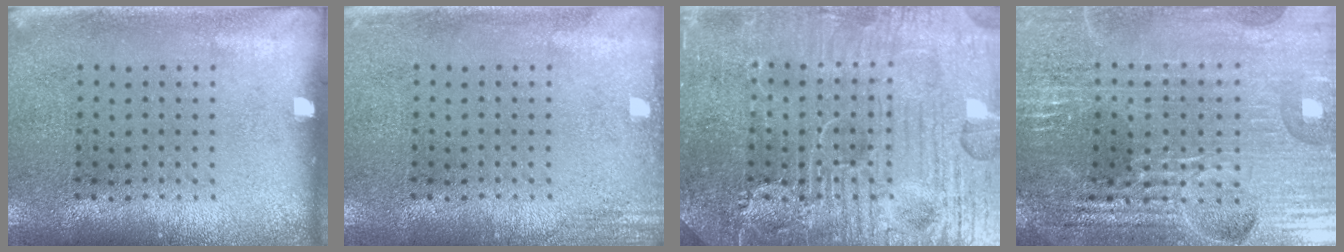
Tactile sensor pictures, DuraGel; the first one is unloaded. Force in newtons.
{"total": 1.4, "press": 1.4, "slide": 0.2}
{"total": 6.4, "press": 6.3, "slide": 0.7}
{"total": 4.4, "press": 4.2, "slide": 1.2}